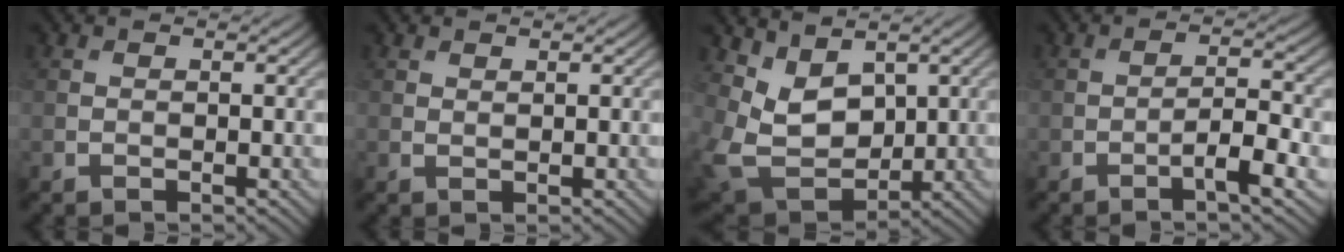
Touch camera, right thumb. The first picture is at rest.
{"total": 0.6, "force": [0.6, 0.1, 0.2], "torque": [-0.004, -0.002, 0.013]}
{"total": 7.0, "force": [3.4, 4.4, 4.2], "torque": [-0.112, -0.016, 0.061]}
{"total": 4.1, "force": [-2.0, 0.7, 3.5], "torque": [-0.061, 0.008, -0.042]}